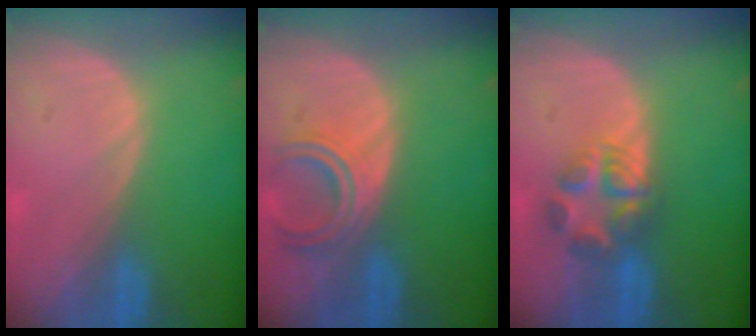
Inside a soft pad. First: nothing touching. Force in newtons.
{"total": 5.2, "press": 5.0, "slide": 1.4}
{"total": 5.6, "press": 5.5, "slide": 1.0}